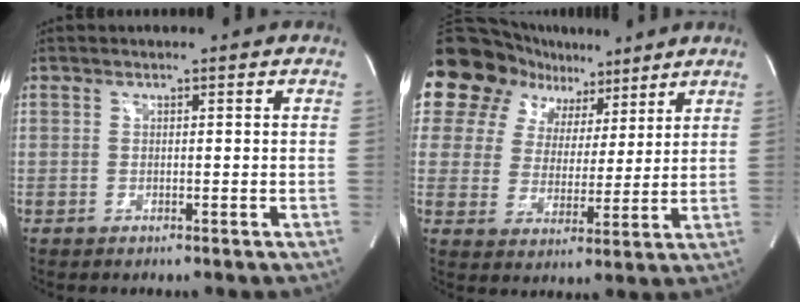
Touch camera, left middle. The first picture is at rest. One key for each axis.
{"total": 13.5, "fx": 9.3, "fy": 8.8, "fz": 4.2, "tx": -0.073, "ty": 0.038, "tz": 0.151}